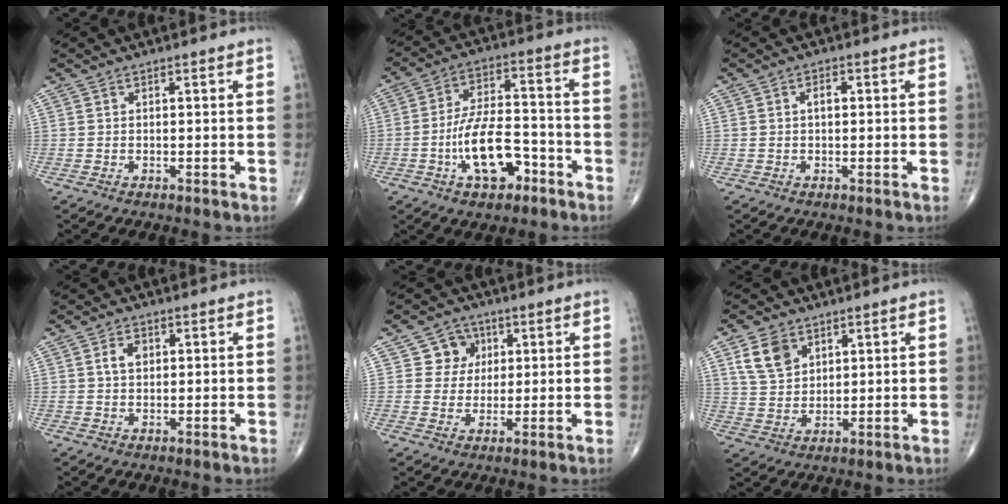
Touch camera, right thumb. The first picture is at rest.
{"total": 12.9, "force": [-5.2, 6.3, 10.0], "torque": [-0.167, 0.039, -0.086]}
{"total": 1.9, "force": [0.1, 1.1, 1.6], "torque": [-0.025, 0.005, -0.001]}
{"total": 3.1, "force": [0.8, 2.1, 2.1], "torque": [-0.034, 0.003, 0.014]}
{"total": 5.6, "force": [1.9, 5.1, 1.1], "torque": [0.018, 0.001, 0.025]}
{"total": 7.3, "force": [3.6, 5.0, 3.8], "torque": [-0.056, -0.014, 0.075]}